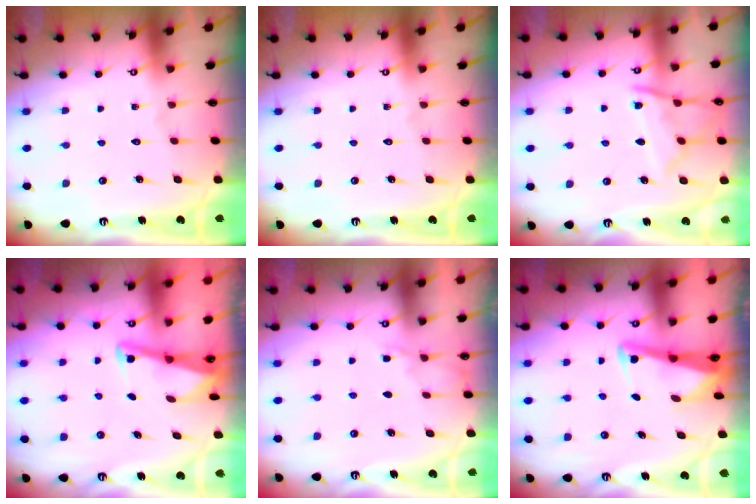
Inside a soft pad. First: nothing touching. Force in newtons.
{"total": 0.0}
{"total": 10.8, "press": 10.7, "slide": 1.1}
{"total": 3.5, "press": 3.5, "slide": 0.3}
{"total": 3.3, "press": 3.3, "slide": 0.6}
{"total": 3.1, "press": 3.1, "slide": 0.4}